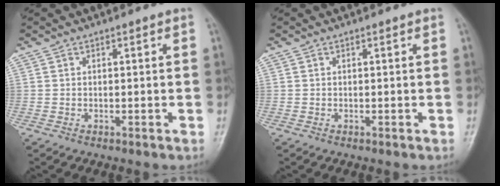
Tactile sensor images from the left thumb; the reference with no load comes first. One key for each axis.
{"total": 0.0}